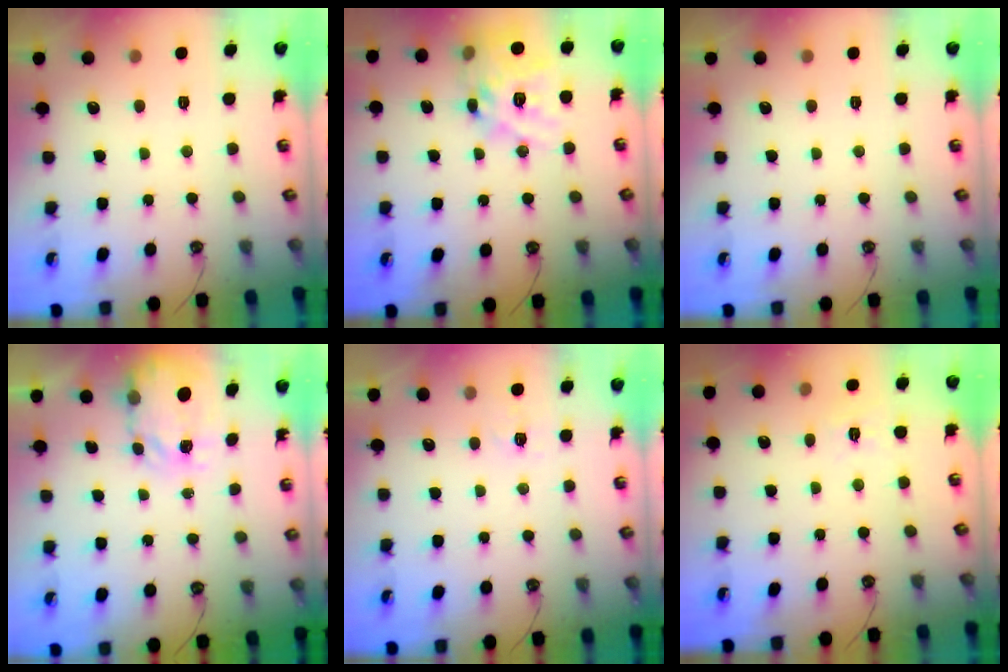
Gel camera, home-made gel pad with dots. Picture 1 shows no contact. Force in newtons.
{"total": 19.4, "press": 19.3, "slide": 1.9}
{"total": 0.0}
{"total": 4.0, "press": 4.0, "slide": 0.0}
{"total": 3.3, "press": 3.2, "slide": 0.6}
{"total": 4.0, "press": 3.9, "slide": 0.6}